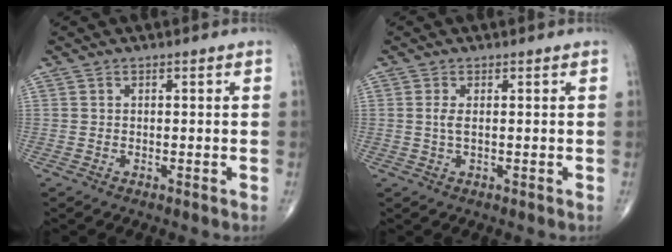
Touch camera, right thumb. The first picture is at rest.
{"total": 1.7, "force": [0.2, 0.4, 1.6], "torque": [-0.045, 0.000, 0.007]}